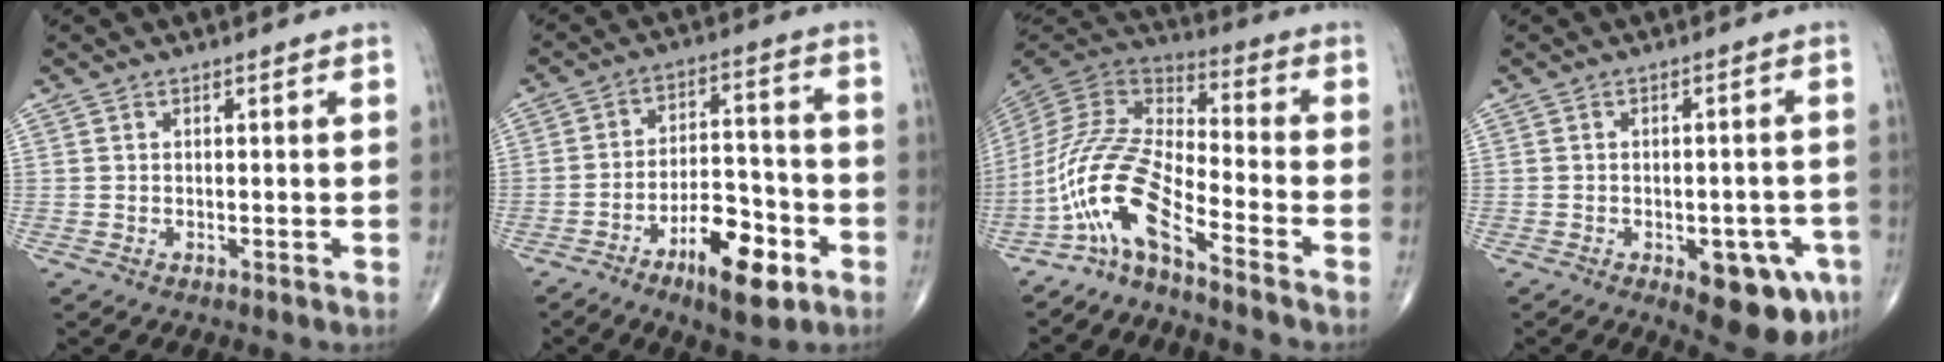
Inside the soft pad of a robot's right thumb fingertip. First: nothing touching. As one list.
[{"total": 13.1, "force": [-6.7, 5.2, 10.0], "torque": [-0.139, 0.040, -0.103]}, {"total": 13.0, "force": [-8.4, 2.8, 9.6], "torque": [-0.208, 0.075, -0.173]}, {"total": 11.6, "force": [-5.2, 5.0, 9.0], "torque": [-0.082, 0.015, -0.058]}]